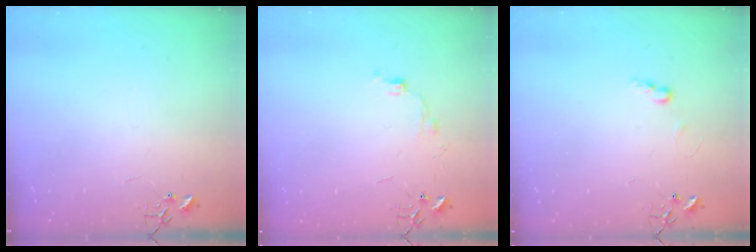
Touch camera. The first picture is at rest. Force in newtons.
{"total": 6.7, "press": 6.7, "slide": 0.9}
{"total": 6.0, "press": 5.9, "slide": 0.7}